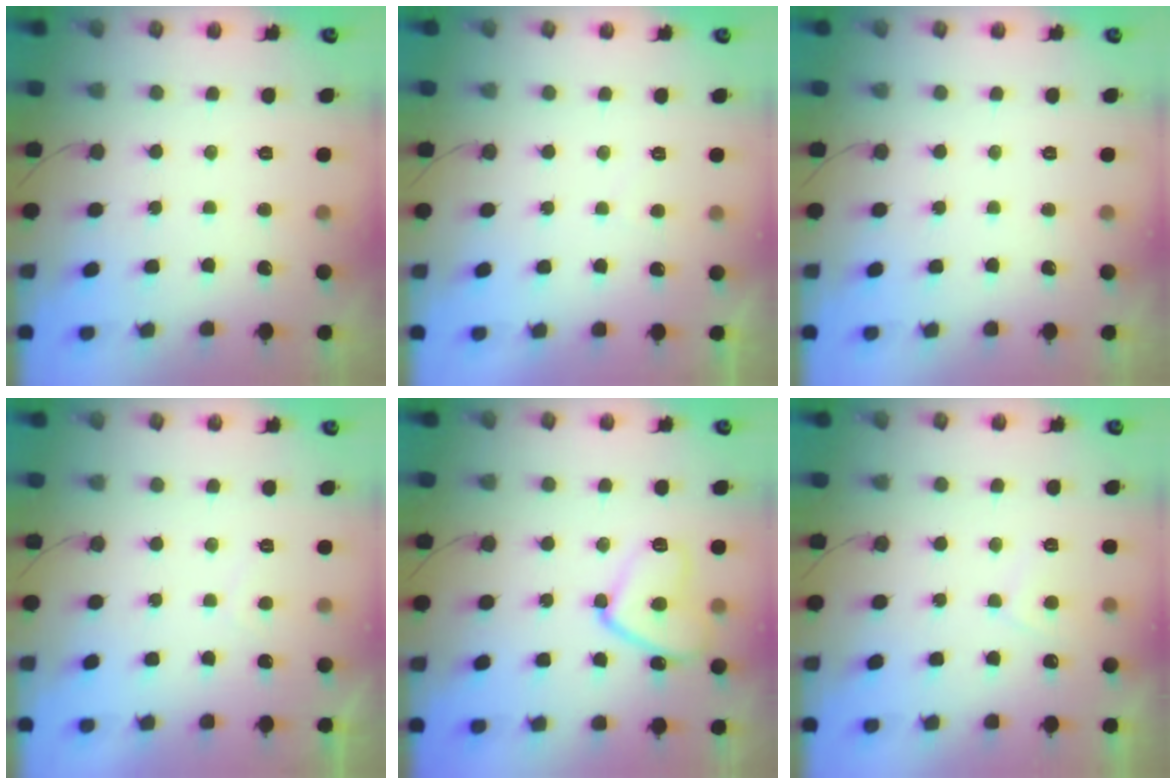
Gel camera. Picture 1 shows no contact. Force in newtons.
{"total": 1.0, "press": 0.8, "slide": 0.7}
{"total": 0.0}
{"total": 0.9, "press": 0.7, "slide": 0.5}
{"total": 11.8, "press": 11.7, "slide": 1.2}
{"total": 2.9, "press": 2.9, "slide": 0.5}